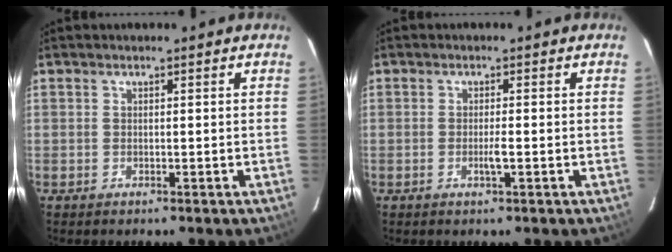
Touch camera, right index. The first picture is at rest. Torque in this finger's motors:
{"motor_torque": [0.42, -0.06, 0.22, 0.04]}